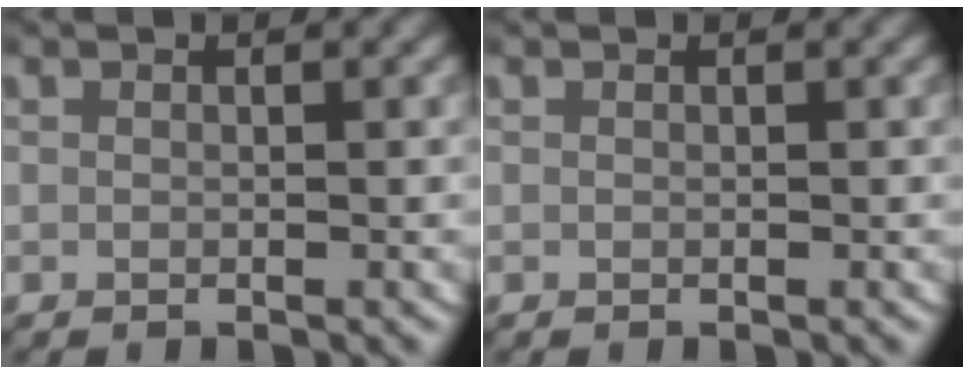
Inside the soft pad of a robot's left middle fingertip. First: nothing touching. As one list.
[{"total": 0.0}]